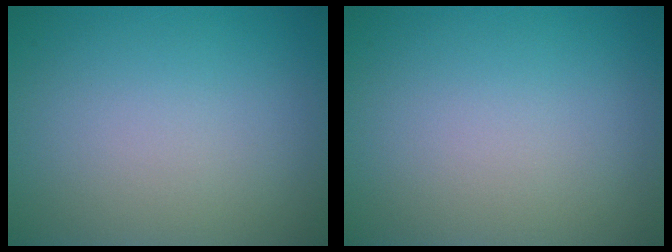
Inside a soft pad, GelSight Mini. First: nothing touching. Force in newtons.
{"total": 0.0}